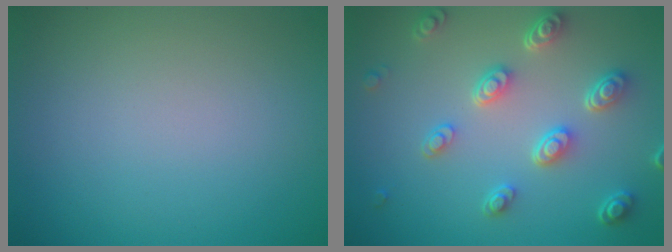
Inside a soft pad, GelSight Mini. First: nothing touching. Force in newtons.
{"total": 4.8, "press": 3.8, "slide": 3.0}